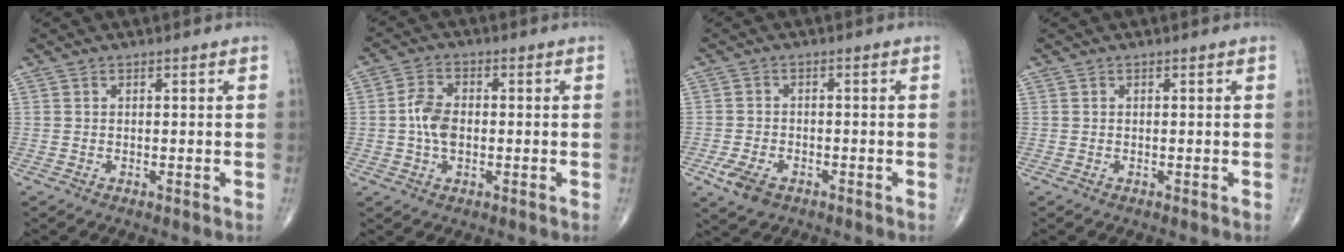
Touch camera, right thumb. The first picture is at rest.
{"total": 5.8, "force": [-0.3, 3.6, 4.5], "torque": [-0.089, 0.010, -0.010]}
{"total": 4.9, "force": [-2.6, 2.9, 3.0], "torque": [-0.063, 0.005, -0.046]}
{"total": 0.0}